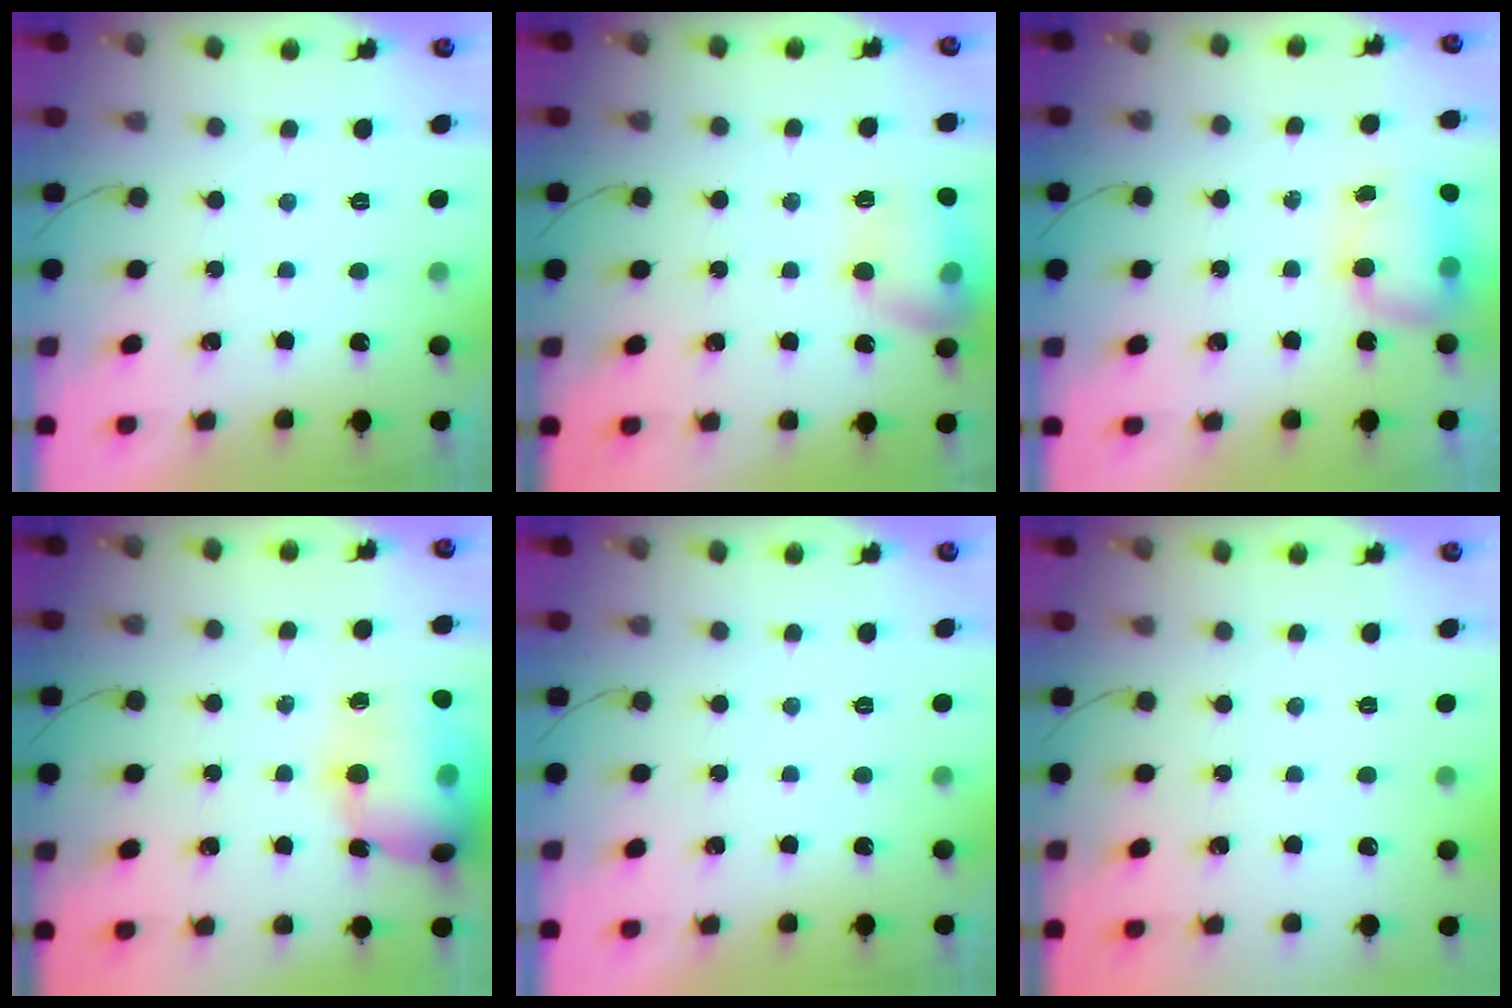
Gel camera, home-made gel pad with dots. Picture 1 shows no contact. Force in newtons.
{"total": 13.7, "press": 13.7, "slide": 1.2}
{"total": 11.7, "press": 8.7, "slide": 7.8}
{"total": 17.6, "press": 17.4, "slide": 2.8}
{"total": 0.0}
{"total": 0.0}